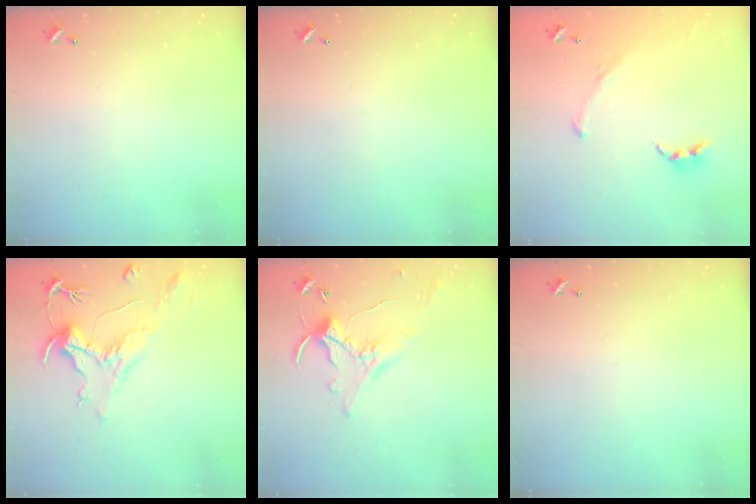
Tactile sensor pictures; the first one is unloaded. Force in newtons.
{"total": 0.0}
{"total": 1.6, "press": 1.4, "slide": 0.8}
{"total": 1.9, "press": 1.4, "slide": 1.2}
{"total": 1.1, "press": 0.3, "slide": 1.0}
{"total": 0.0}